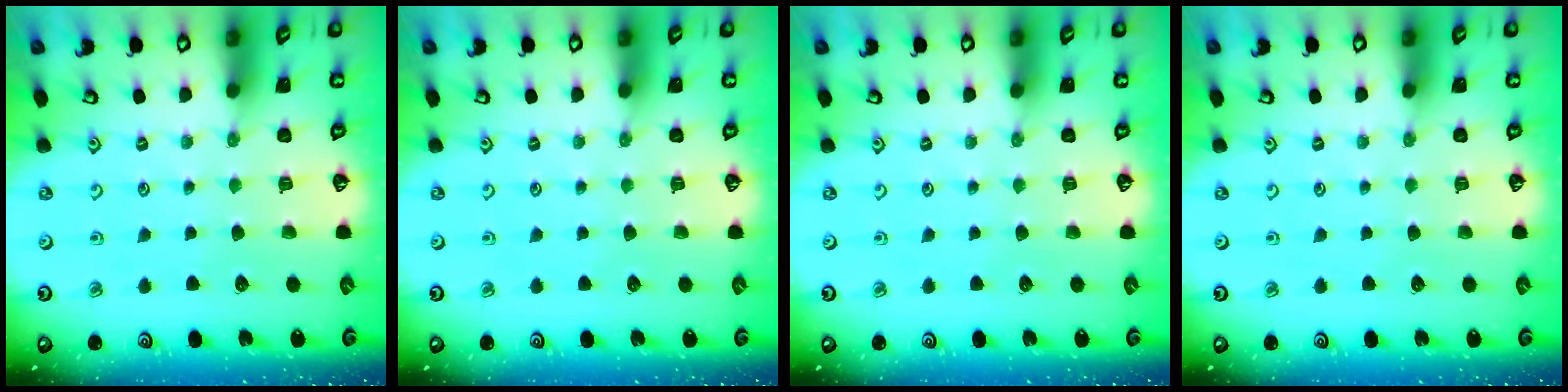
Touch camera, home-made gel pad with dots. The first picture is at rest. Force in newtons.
{"total": 0.0}
{"total": 0.0}
{"total": 0.0}